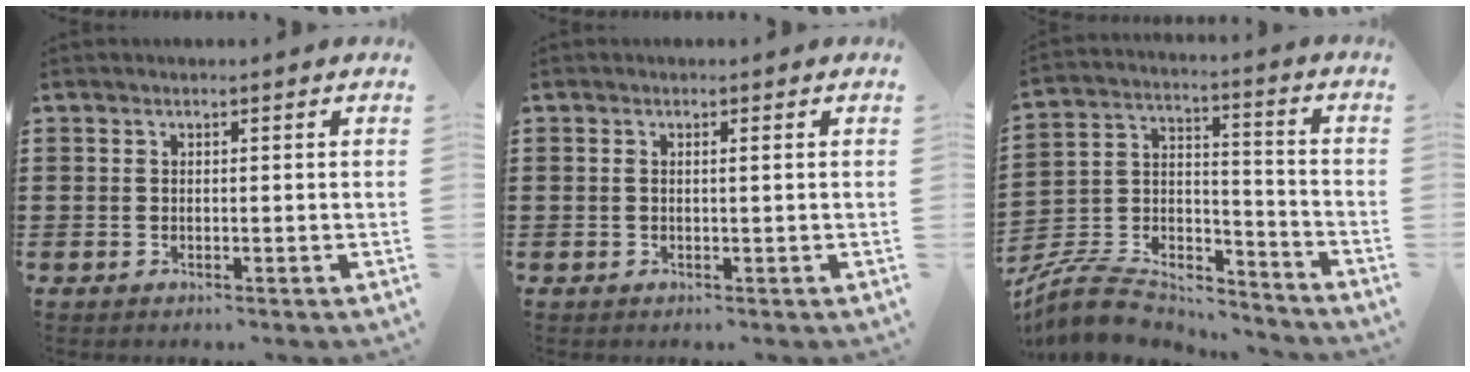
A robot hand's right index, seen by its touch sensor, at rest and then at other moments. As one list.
[{"total": 0.6, "force": [0.1, -0.1, 0.6], "torque": [-0.011, -0.004, 0.002]}, {"total": 9.1, "force": [-8.4, 2.7, 2.5], "torque": [-0.057, 0.013, -0.166]}]